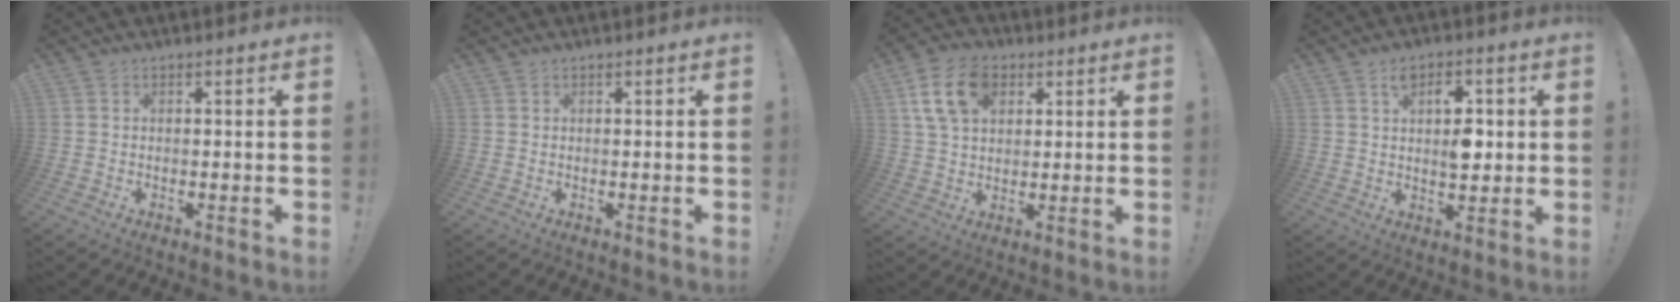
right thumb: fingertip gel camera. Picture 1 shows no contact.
{"total": 0.0}
{"total": 13.0, "force": [5.0, 8.7, 8.2], "torque": [-0.158, 0.000, 0.097]}
{"total": 8.7, "force": [2.0, 5.4, 6.5], "torque": [-0.087, 0.001, 0.033]}